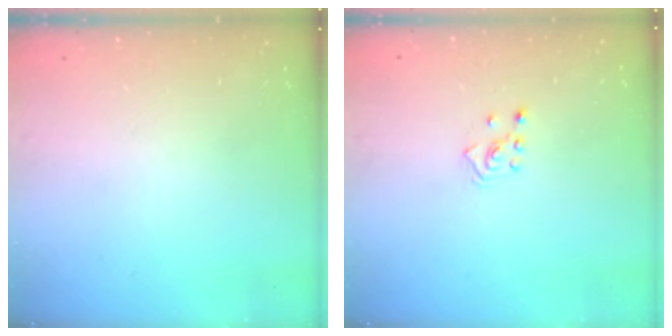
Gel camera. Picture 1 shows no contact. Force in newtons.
{"total": 2.8, "press": 2.7, "slide": 0.7}